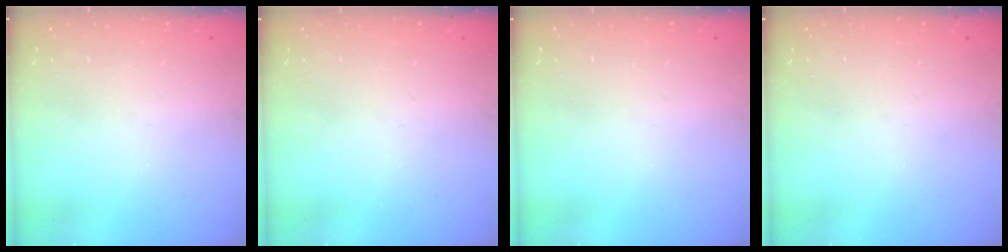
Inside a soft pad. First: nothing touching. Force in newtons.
{"total": 0.0}
{"total": 0.0}
{"total": 0.0}